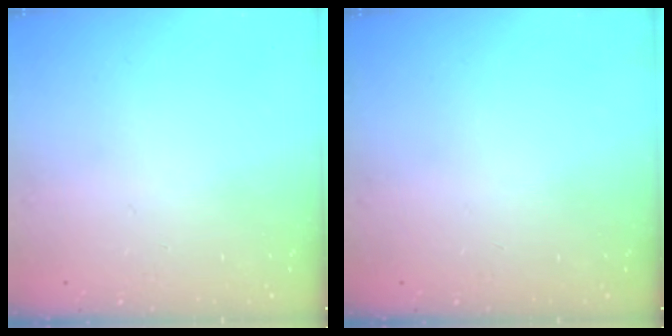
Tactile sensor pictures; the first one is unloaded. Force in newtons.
{"total": 0.0}